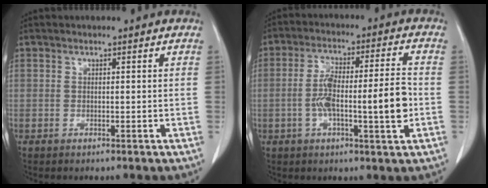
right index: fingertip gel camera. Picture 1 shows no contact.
{"total": 11.2, "force": [-2.0, 1.4, 10.9], "torque": [-0.189, 0.016, -0.035]}